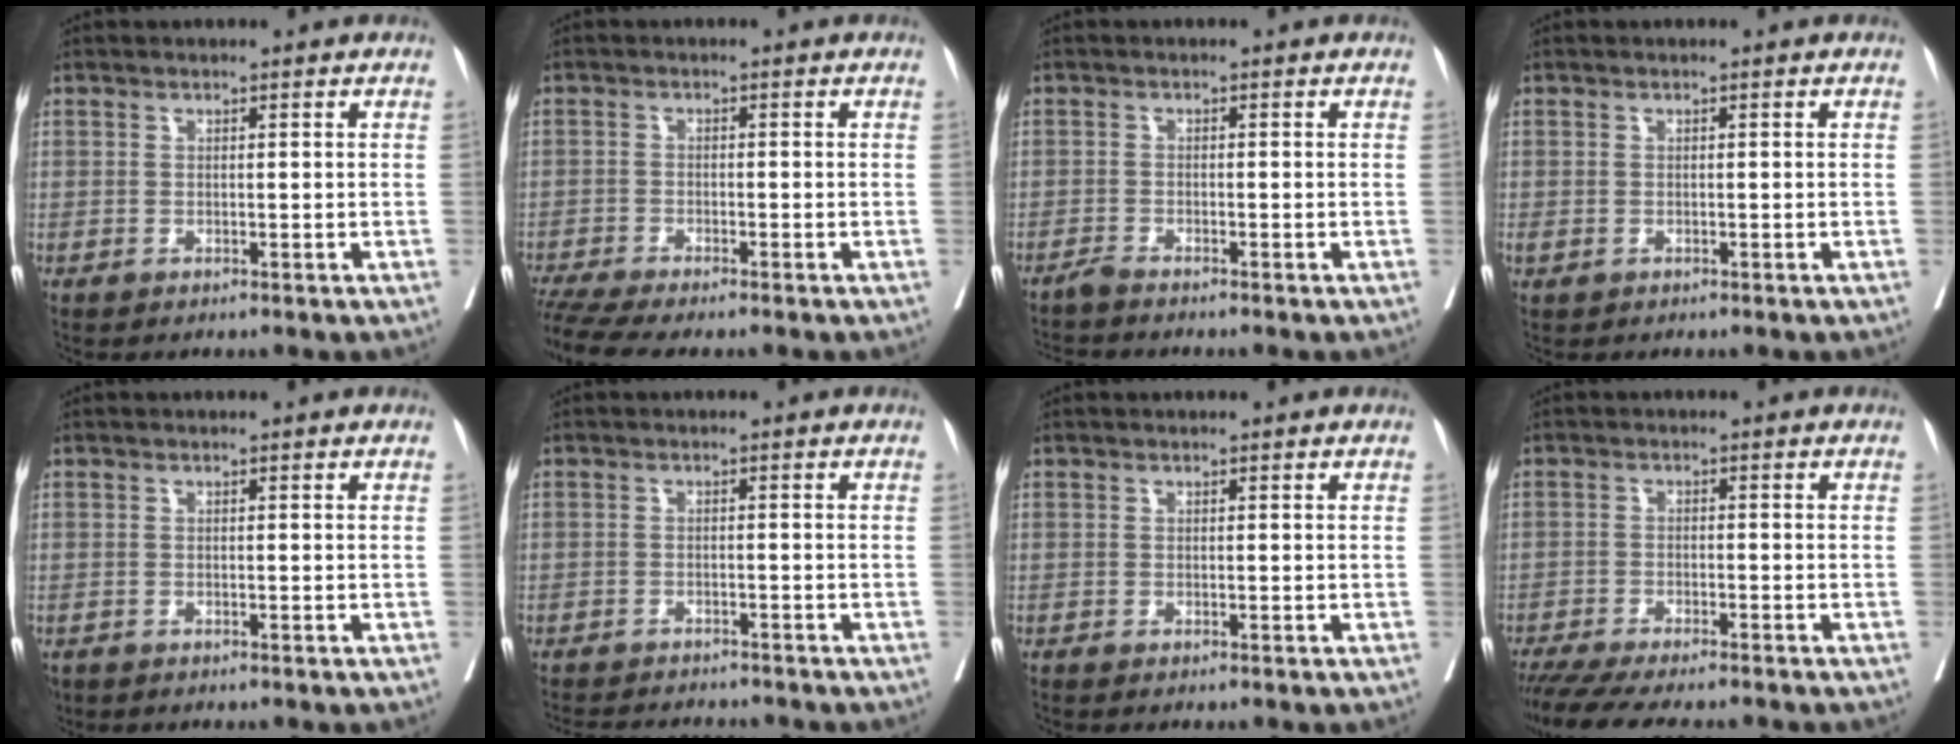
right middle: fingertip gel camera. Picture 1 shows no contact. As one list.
[{"total": 7.0, "force": [-6.1, 0.2, 3.5], "torque": [-0.053, -0.013, -0.101]}, {"total": 1.5, "force": [-1.4, -0.2, 0.2], "torque": [-0.007, -0.003, -0.028]}, {"total": 1.3, "force": [-0.3, 0.9, 0.9], "torque": [-0.024, 0.000, 0.001]}, {"total": 1.5, "force": [-0.9, 1.1, 0.4], "torque": [-0.013, -0.001, -0.012]}, {"total": 6.7, "force": [-6.5, 0.9, 1.2], "torque": [-0.013, -0.003, -0.090]}, {"total": 0.0}, {"total": 10.8, "force": [-9.4, 1.3, 5.0], "torque": [-0.065, -0.016, -0.141]}]